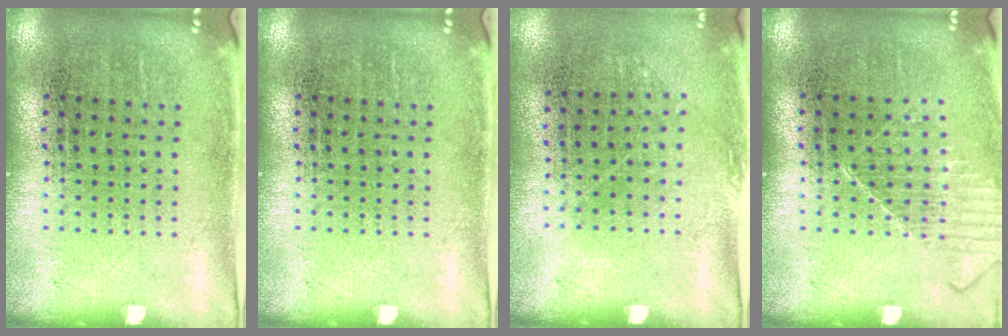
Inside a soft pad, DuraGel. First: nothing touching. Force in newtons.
{"total": 0.0}
{"total": 0.8, "press": 0.6, "slide": 0.6}
{"total": 1.1, "press": 1.1, "slide": 0.1}